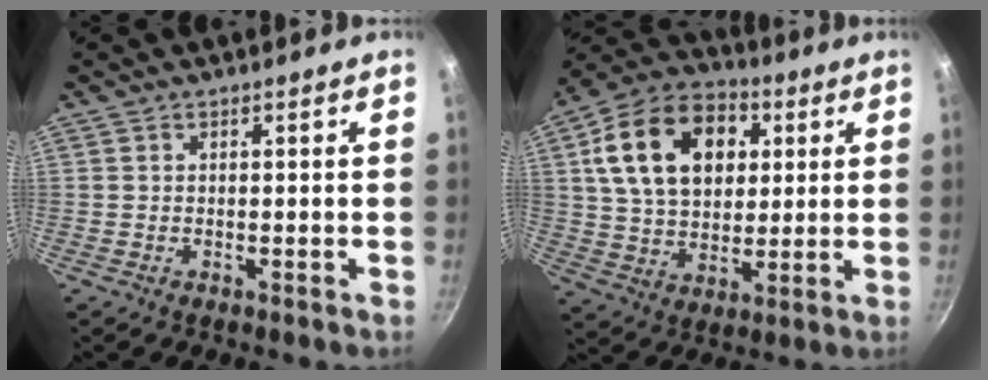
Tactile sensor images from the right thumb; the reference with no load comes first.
{"total": 20.2, "force": [5.5, 14.0, 13.5], "torque": [-0.207, 0.010, 0.085]}